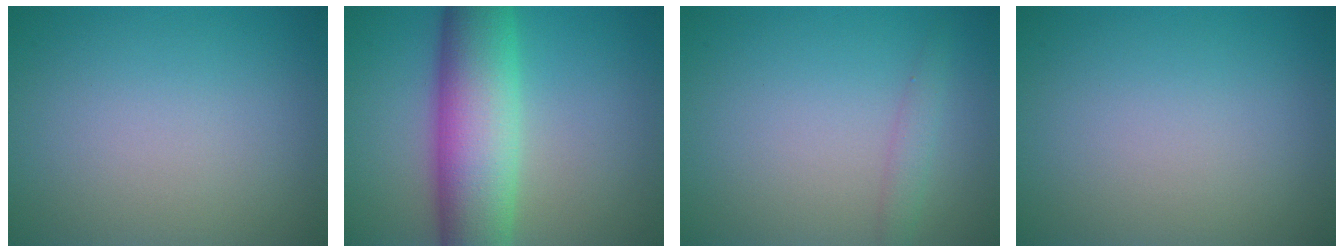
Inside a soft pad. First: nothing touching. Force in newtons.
{"total": 10.4, "press": 10.4, "slide": 0.1}
{"total": 1.4, "press": 1.4, "slide": 0.1}
{"total": 0.0}